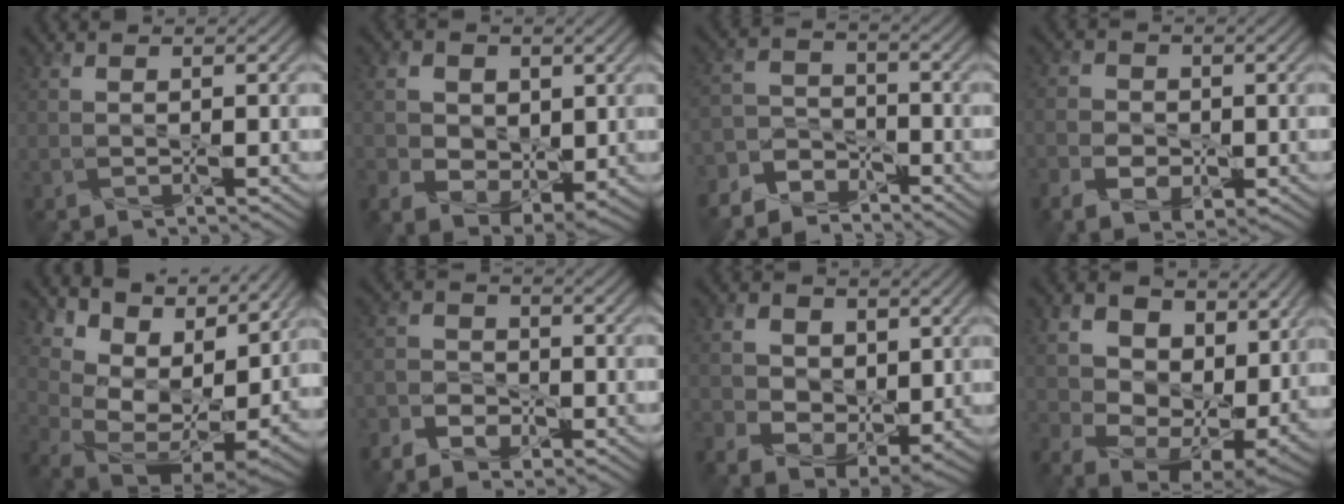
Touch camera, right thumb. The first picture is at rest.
{"total": 5.7, "force": [0.6, 4.7, 3.2], "torque": [-0.089, -0.016, 0.012]}
{"total": 6.6, "force": [-5.8, 3.1, 0.9], "torque": [-0.022, -0.005, -0.129]}
{"total": 4.1, "force": [-1.9, 3.0, 2.1], "torque": [-0.034, -0.007, -0.039]}
{"total": 13.0, "force": [8.3, 6.3, 7.7], "torque": [-0.157, 0.016, 0.145]}
{"total": 4.1, "force": [-3.2, 2.3, 1.1], "torque": [-0.018, 0.002, -0.070]}
{"total": 6.2, "force": [1.1, 4.9, 3.5], "torque": [-0.095, -0.014, 0.017]}
{"total": 13.1, "force": [4.3, 9.4, 8.2], "torque": [-0.176, -0.007, 0.079]}